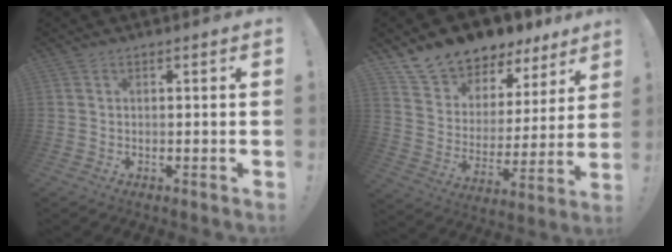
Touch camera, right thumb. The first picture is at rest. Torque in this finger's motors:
{"motor_torque": [0.31, 0.66, 0.65, 0.55, 0.05]}